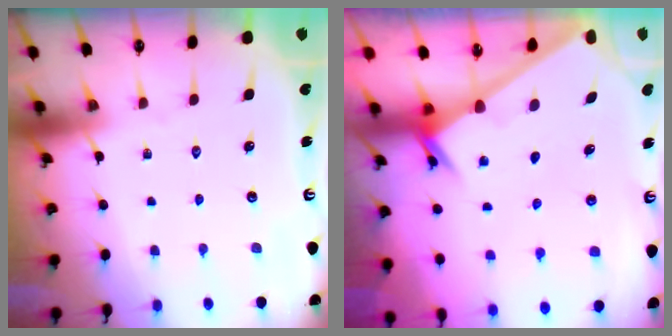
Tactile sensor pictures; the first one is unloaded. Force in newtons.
{"total": 2.3, "press": 2.3, "slide": 0.2}